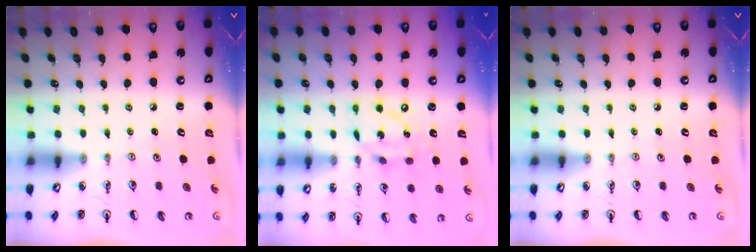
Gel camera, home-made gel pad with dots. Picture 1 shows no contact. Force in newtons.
{"total": 13.0, "press": 13.0, "slide": 1.2}
{"total": 0.0}